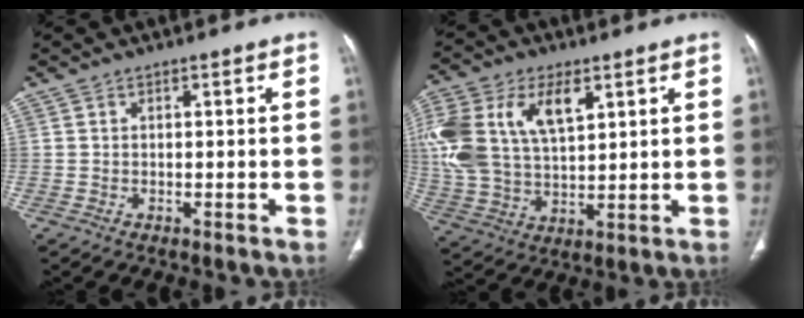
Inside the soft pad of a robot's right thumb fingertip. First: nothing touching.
{"total": 21.2, "force": [7.2, 12.4, 15.6], "torque": [-0.350, 0.009, 0.136]}